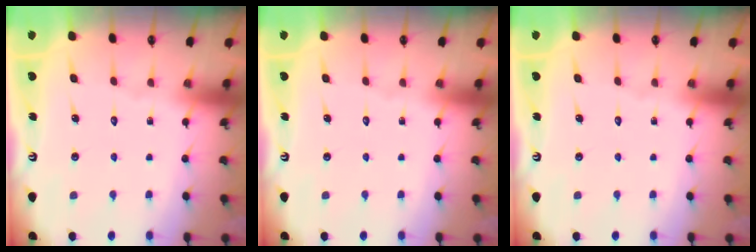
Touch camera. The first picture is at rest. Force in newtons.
{"total": 0.0}
{"total": 0.0}